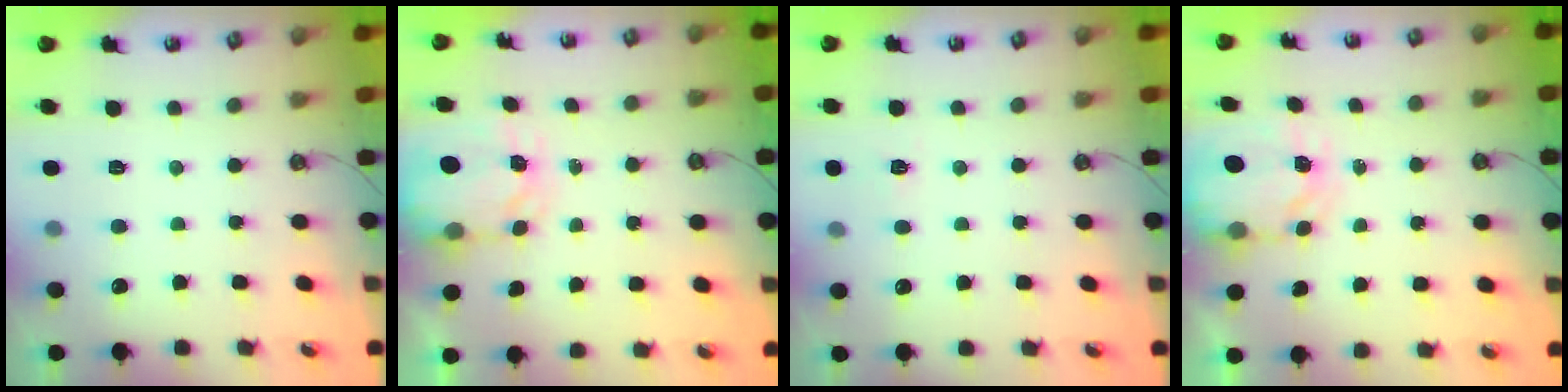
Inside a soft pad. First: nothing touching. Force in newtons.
{"total": 3.6, "press": 3.6, "slide": 0.6}
{"total": 2.7, "press": 2.7, "slide": 0.3}
{"total": 3.9, "press": 3.9, "slide": 0.3}